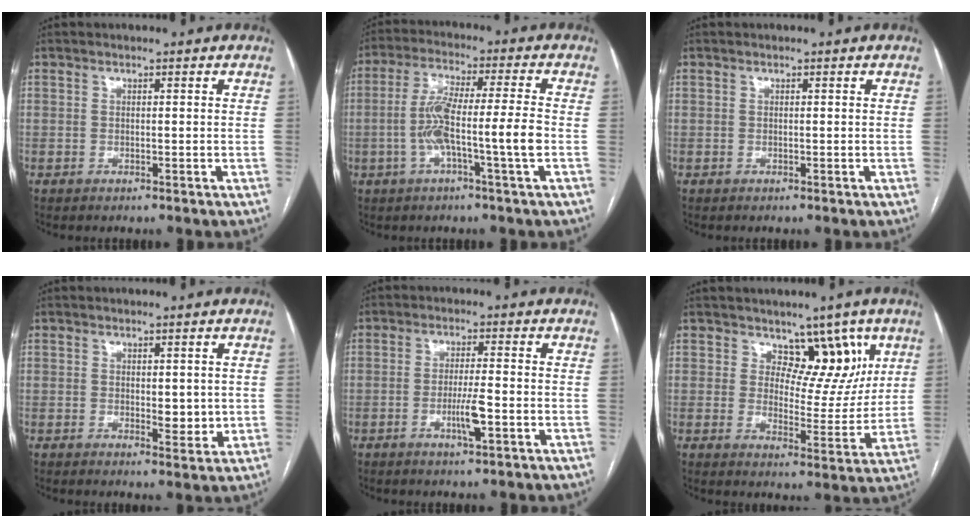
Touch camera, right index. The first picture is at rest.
{"total": 9.5, "force": [-2.3, -0.3, 9.3], "torque": [-0.186, 0.013, -0.045]}
{"total": 0.0}
{"total": 3.2, "force": [0.3, 1.6, 2.7], "torque": [-0.038, -0.010, 0.010]}
{"total": 4.4, "force": [-1.6, 0.1, 4.1], "torque": [-0.081, -0.007, -0.030]}
{"total": 8.1, "force": [4.8, 4.7, 4.5], "torque": [-0.036, -0.007, 0.074]}